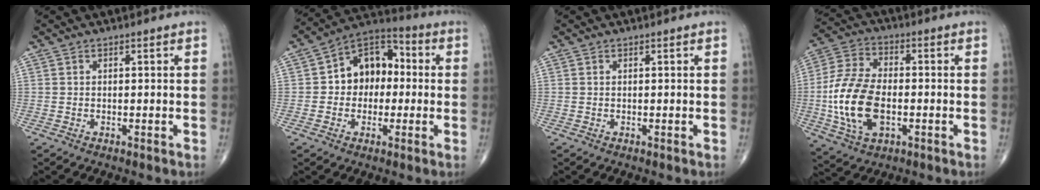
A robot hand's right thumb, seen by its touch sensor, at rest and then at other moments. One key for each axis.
{"total": 12.4, "fx": 0.5, "fy": 9.1, "fz": 8.4, "tx": -0.086, "ty": 0.035, "tz": -0.007}
{"total": 0.0}
{"total": 15.6, "fx": -2.5, "fy": 9.0, "fz": 12.6, "tx": -0.252, "ty": 0.012, "tz": -0.044}